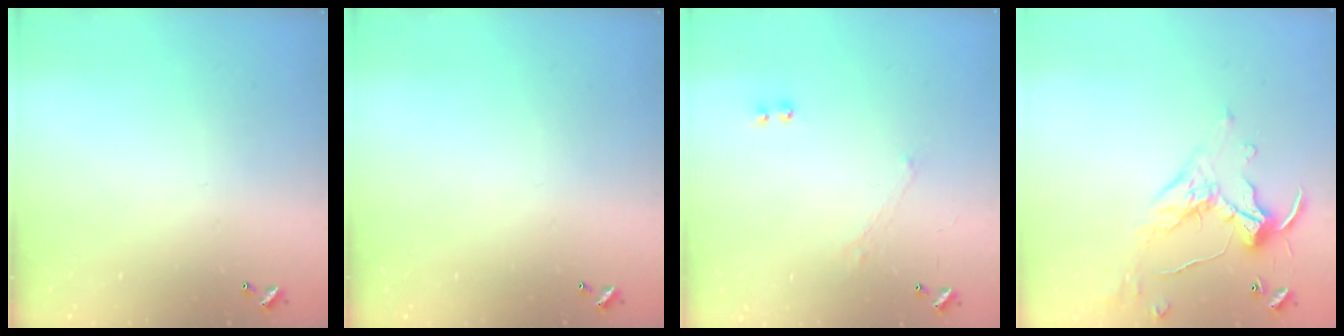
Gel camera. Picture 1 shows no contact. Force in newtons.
{"total": 0.0}
{"total": 1.0, "press": 0.9, "slide": 0.5}
{"total": 1.1, "press": 1.1, "slide": 0.1}